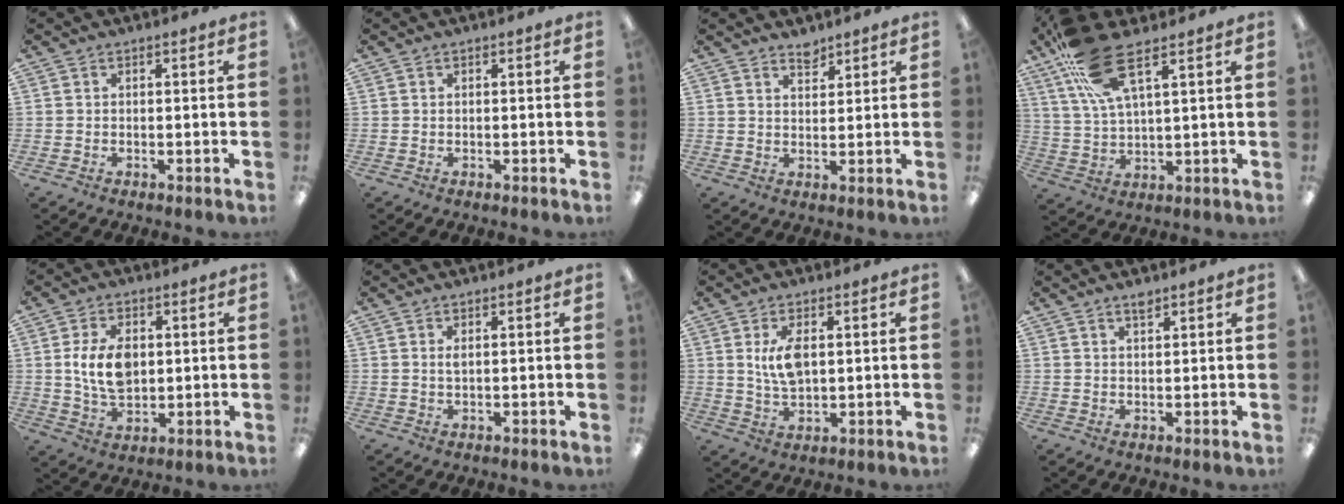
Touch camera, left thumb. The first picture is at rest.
{"total": 0.0}
{"total": 3.1, "force": [2.9, 1.1, 0.5], "torque": [0.002, -0.021, 0.051]}
{"total": 14.7, "force": [9.4, 4.5, 10.4], "torque": [-0.227, -0.023, 0.167]}
{"total": 9.5, "force": [1.5, 6.2, 7.0], "torque": [-0.140, 0.002, 0.024]}
{"total": 1.3, "force": [0.6, 0.4, 1.0], "torque": [-0.023, 0.003, 0.010]}
{"total": 6.7, "force": [2.0, 3.5, 5.4], "torque": [-0.103, -0.002, 0.029]}
{"total": 2.0, "force": [1.8, 0.4, 0.8], "torque": [-0.012, -0.004, 0.031]}